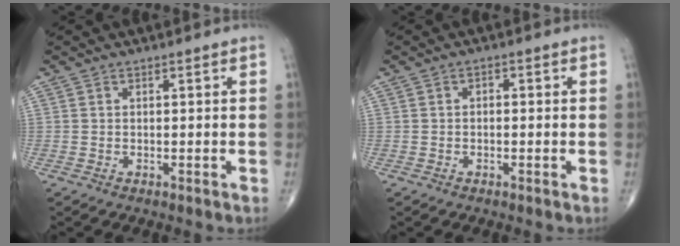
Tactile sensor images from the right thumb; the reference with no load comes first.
{"total": 0.9, "force": [-0.1, 0.5, 0.7], "torque": [-0.003, 0.002, -0.007]}